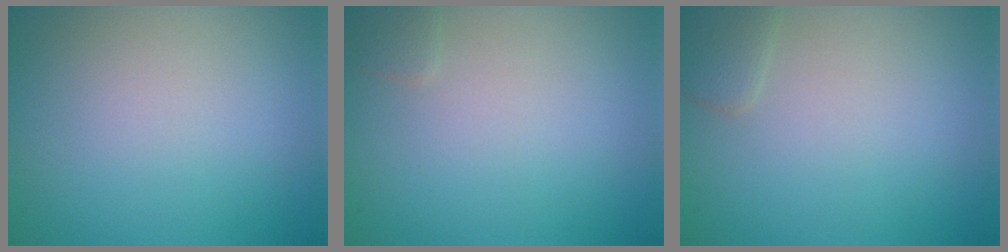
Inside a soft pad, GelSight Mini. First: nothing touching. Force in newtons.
{"total": 0.8, "press": 0.8, "slide": 0.0}
{"total": 1.4, "press": 1.4, "slide": 0.1}